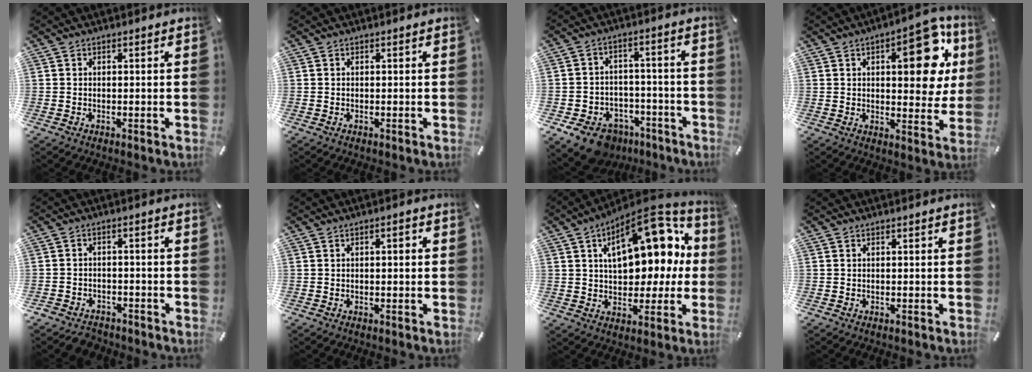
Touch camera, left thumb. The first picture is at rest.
{"total": 0.0}
{"total": 10.3, "force": [-7.1, 6.4, 3.6], "torque": [-0.058, 0.056, -0.123]}
{"total": 16.9, "force": [5.7, 7.9, 13.9], "torque": [-0.165, -0.016, 0.085]}
{"total": 3.5, "force": [-2.9, 1.9, 0.6], "torque": [-0.016, 0.015, -0.060]}
{"total": 1.3, "force": [-0.1, 0.6, 1.2], "torque": [-0.021, 0.004, -0.003]}
{"total": 19.5, "force": [7.3, 10.6, 14.7], "torque": [-0.201, -0.041, 0.122]}
{"total": 0.0}